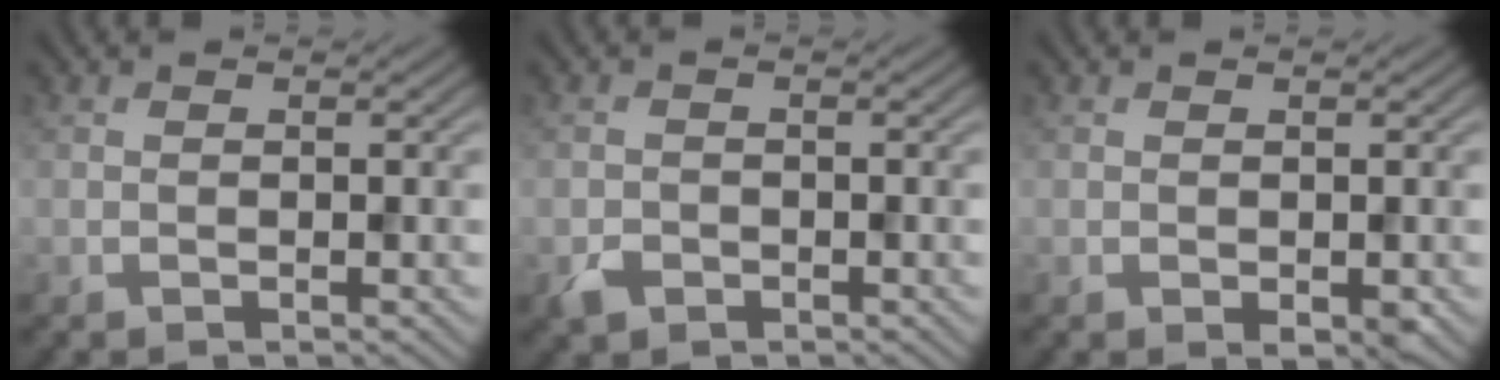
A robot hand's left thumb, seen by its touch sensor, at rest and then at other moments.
{"total": 1.7, "force": [-1.0, 1.3, 0.6], "torque": [-0.012, -0.004, -0.023]}
{"total": 1.1, "force": [-0.2, 0.6, 0.9], "torque": [-0.013, -0.006, -0.001]}